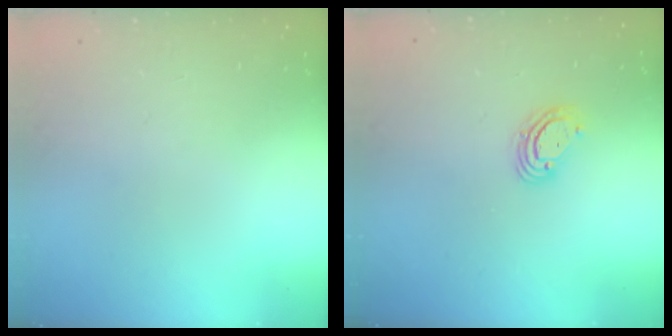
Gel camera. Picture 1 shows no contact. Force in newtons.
{"total": 5.0, "press": 4.9, "slide": 0.5}